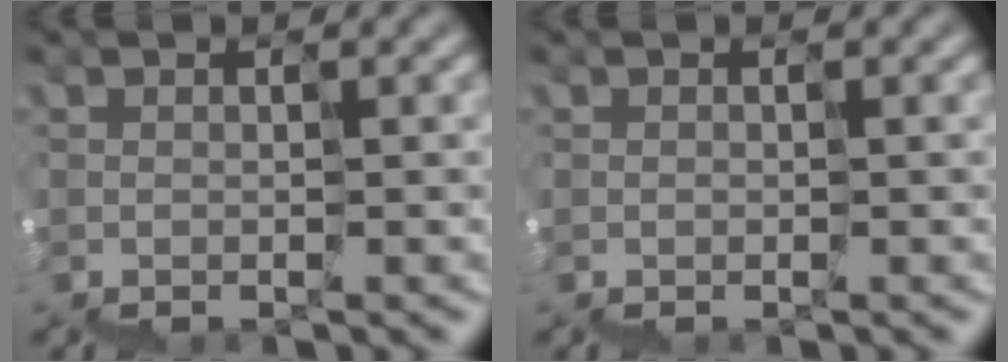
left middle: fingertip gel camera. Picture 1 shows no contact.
{"total": 0.0}